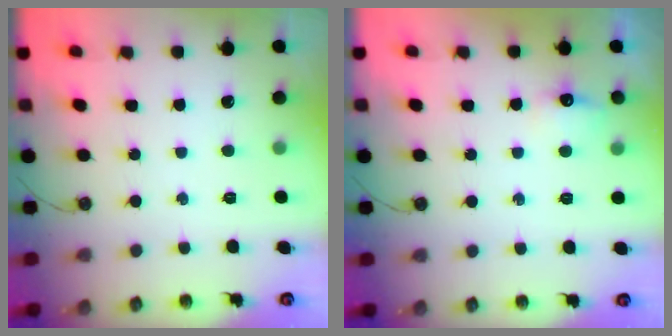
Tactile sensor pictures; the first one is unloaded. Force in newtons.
{"total": 6.4, "press": 6.3, "slide": 0.7}